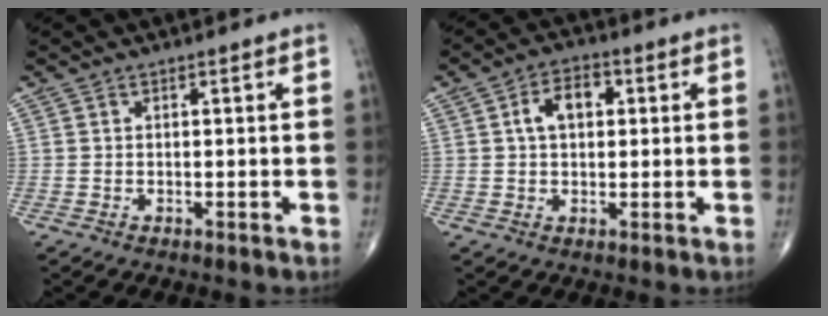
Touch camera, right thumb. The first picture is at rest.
{"total": 6.3, "force": [1.4, 4.0, 4.7], "torque": [-0.071, 0.014, 0.017]}